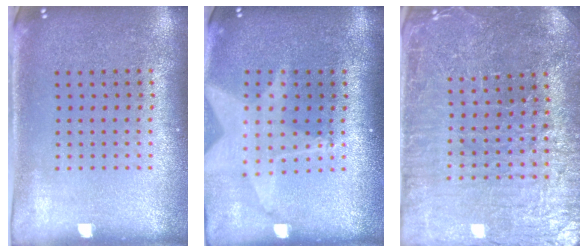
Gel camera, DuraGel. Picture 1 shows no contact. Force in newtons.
{"total": 2.0, "press": 1.5, "slide": 1.3}
{"total": 3.6, "press": 3.6, "slide": 0.5}